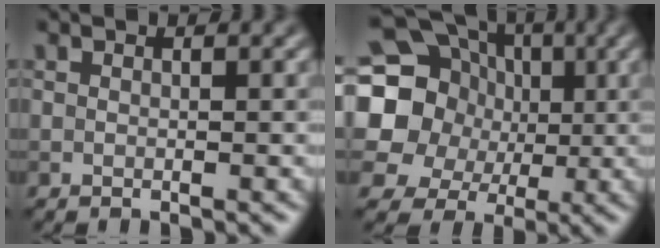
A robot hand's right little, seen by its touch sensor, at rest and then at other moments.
{"total": 18.2, "force": [2.8, 16.4, 7.4], "torque": [-0.165, 0.029, 0.005]}